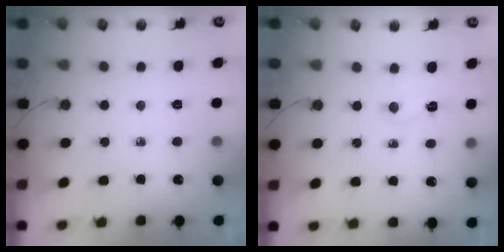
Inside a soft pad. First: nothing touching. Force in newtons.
{"total": 3.6, "press": 3.3, "slide": 1.5}